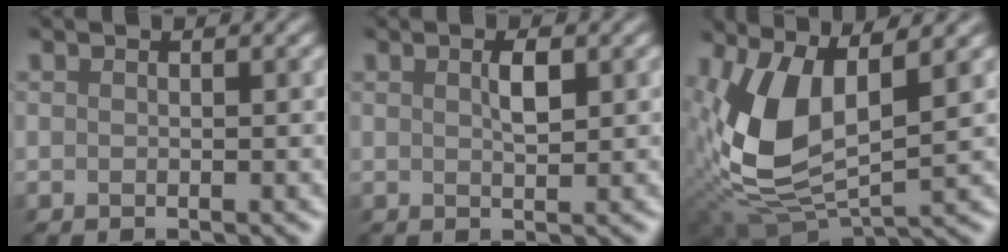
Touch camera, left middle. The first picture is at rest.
{"total": 0.9, "force": [0.4, -0.1, 0.8], "torque": [-0.027, 0.001, 0.006]}
{"total": 7.8, "force": [1.7, 3.8, 6.6], "torque": [-0.167, -0.009, 0.031]}